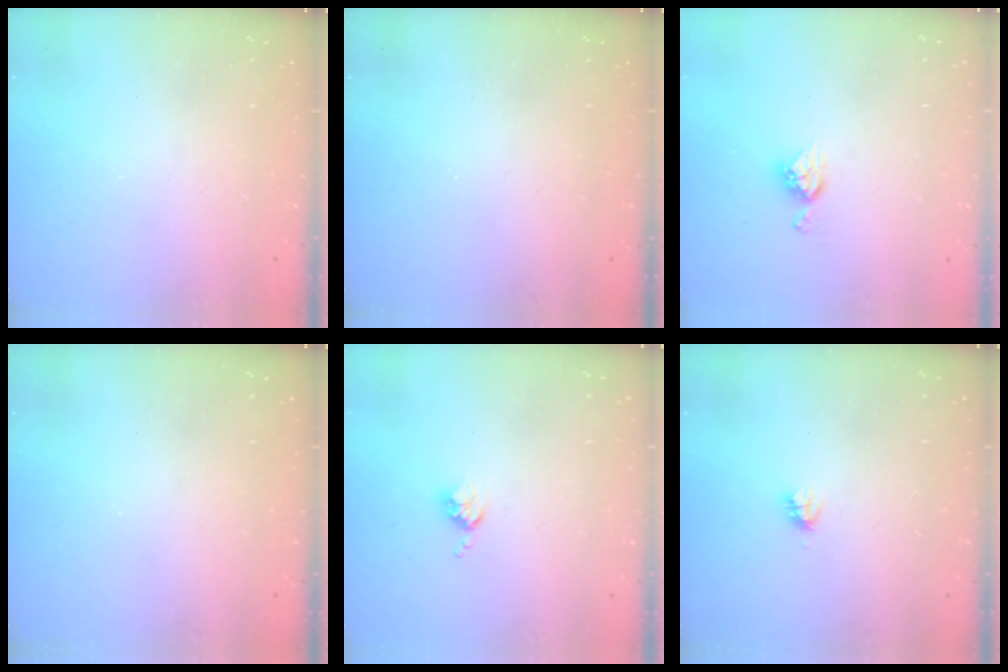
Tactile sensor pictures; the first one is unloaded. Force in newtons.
{"total": 0.0}
{"total": 6.5, "press": 6.5, "slide": 0.4}
{"total": 0.0}
{"total": 3.3, "press": 3.3, "slide": 0.4}
{"total": 2.7, "press": 2.7, "slide": 0.2}